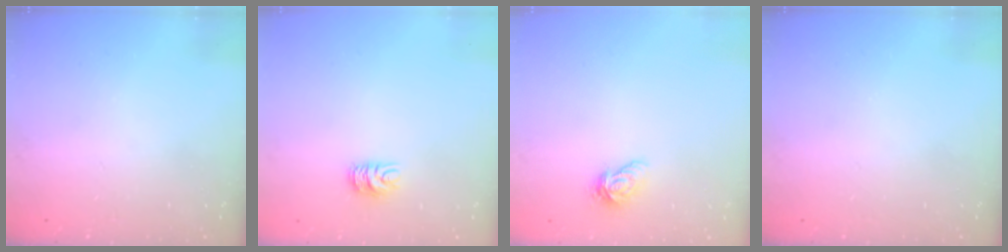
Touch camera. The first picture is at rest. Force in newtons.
{"total": 5.6, "press": 5.6, "slide": 0.4}
{"total": 6.0, "press": 5.9, "slide": 0.5}
{"total": 0.0}